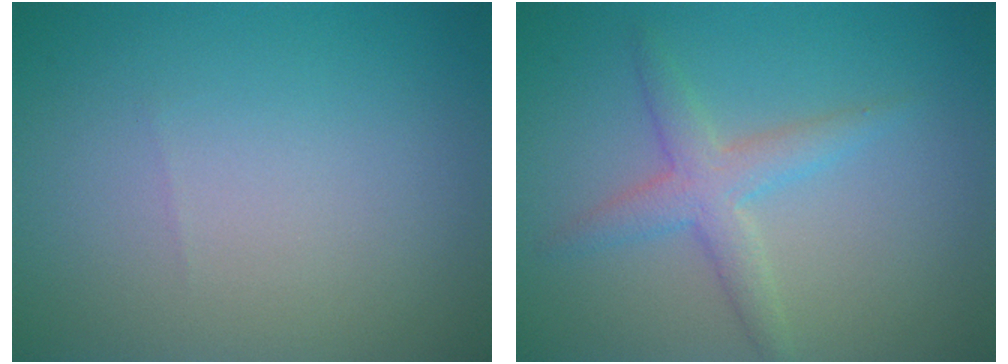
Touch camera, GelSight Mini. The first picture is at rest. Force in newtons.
{"total": 2.9, "press": 2.9, "slide": 0.0}